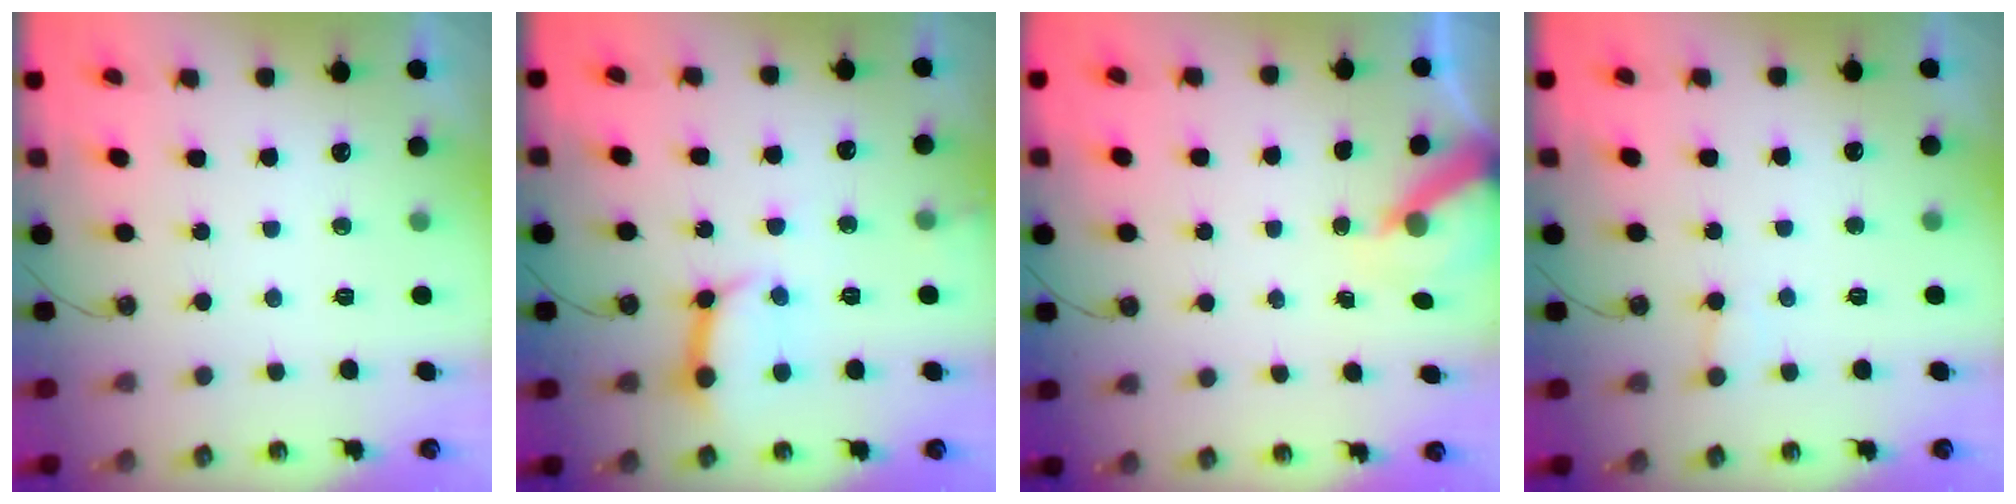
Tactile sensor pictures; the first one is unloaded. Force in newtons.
{"total": 10.1, "press": 10.0, "slide": 1.1}
{"total": 6.6, "press": 6.5, "slide": 0.4}
{"total": 3.8, "press": 3.8, "slide": 0.3}